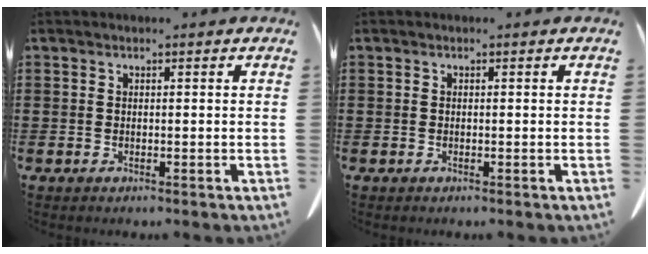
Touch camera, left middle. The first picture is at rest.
{"total": 0.0}